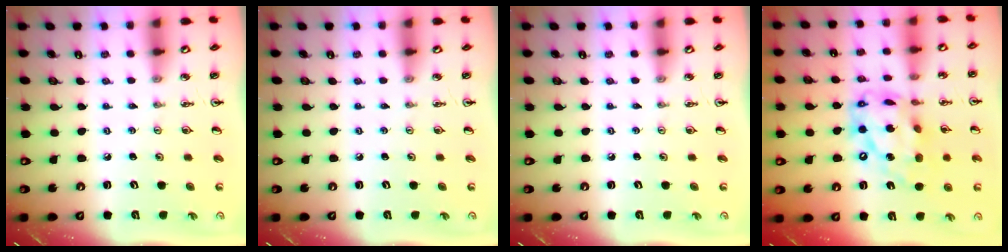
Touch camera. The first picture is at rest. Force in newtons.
{"total": 0.0}
{"total": 0.0}
{"total": 18.1, "press": 18.0, "slide": 2.0}